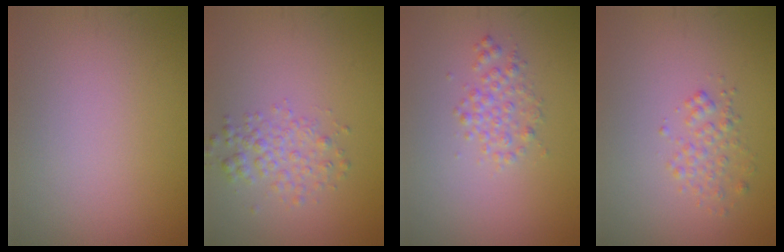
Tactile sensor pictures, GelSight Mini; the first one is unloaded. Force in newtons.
{"total": 2.4, "press": 2.4, "slide": 0.1}
{"total": 1.9, "press": 1.9, "slide": 0.0}
{"total": 1.6, "press": 1.6, "slide": 0.1}